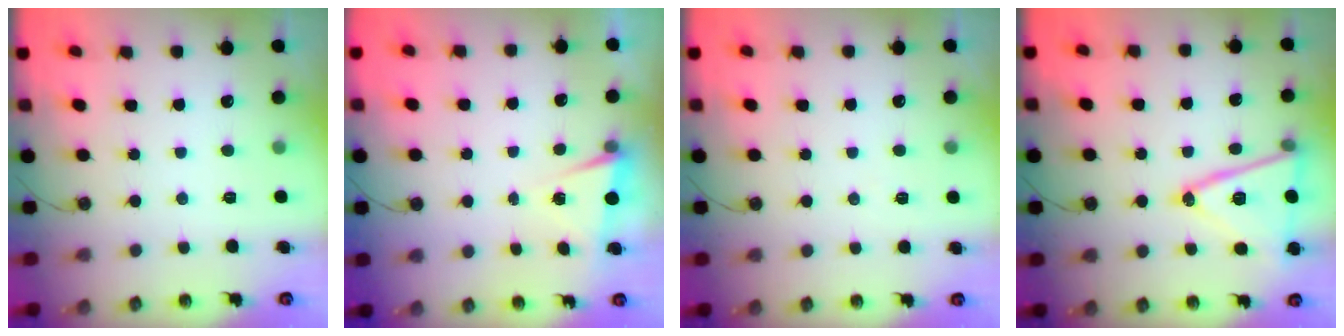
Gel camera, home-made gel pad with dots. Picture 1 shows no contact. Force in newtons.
{"total": 2.8, "press": 1.8, "slide": 2.2}
{"total": 5.5, "press": 3.6, "slide": 4.1}
{"total": 17.6, "press": 17.3, "slide": 3.4}